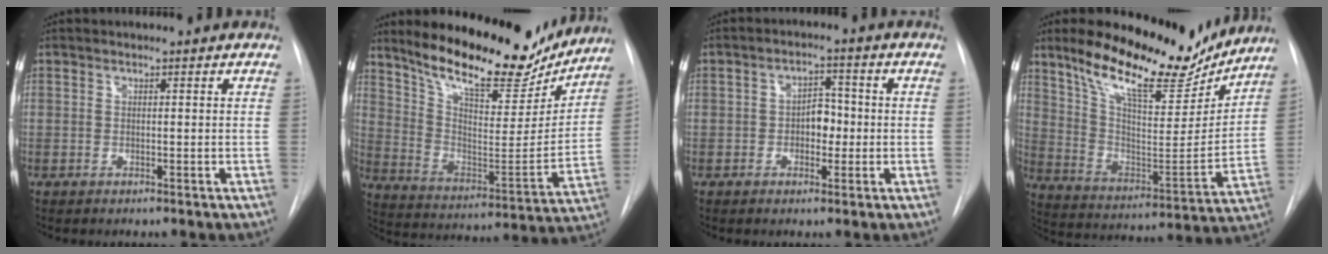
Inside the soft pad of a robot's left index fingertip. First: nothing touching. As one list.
[{"total": 20.1, "force": [17.1, 5.8, 8.8], "torque": [-0.142, -0.032, 0.263]}, {"total": 4.2, "force": [-1.3, 2.7, 3.0], "torque": [-0.040, 0.008, -0.024]}, {"total": 19.2, "force": [15.3, 5.6, 10.1], "torque": [-0.171, -0.023, 0.248]}]